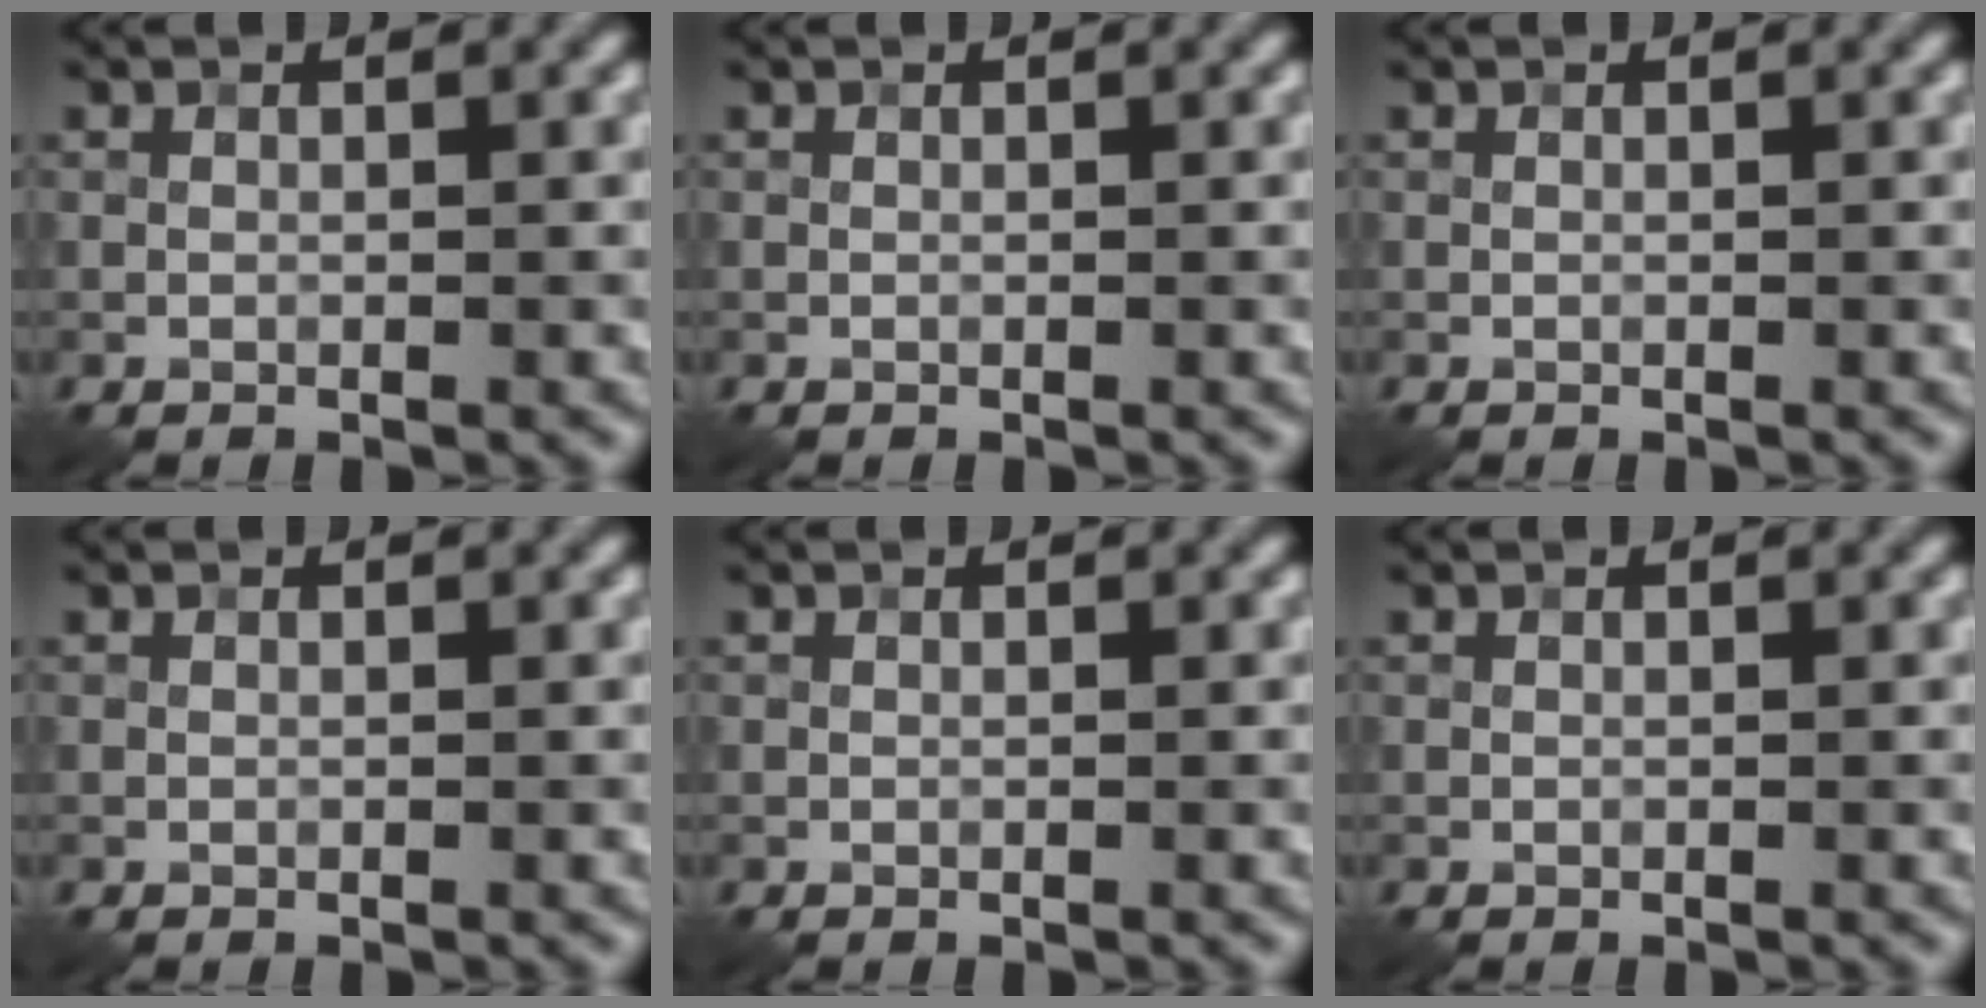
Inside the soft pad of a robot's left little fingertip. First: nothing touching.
{"total": 0.0}
{"total": 0.0}
{"total": 0.0}
{"total": 0.0}
{"total": 0.0}